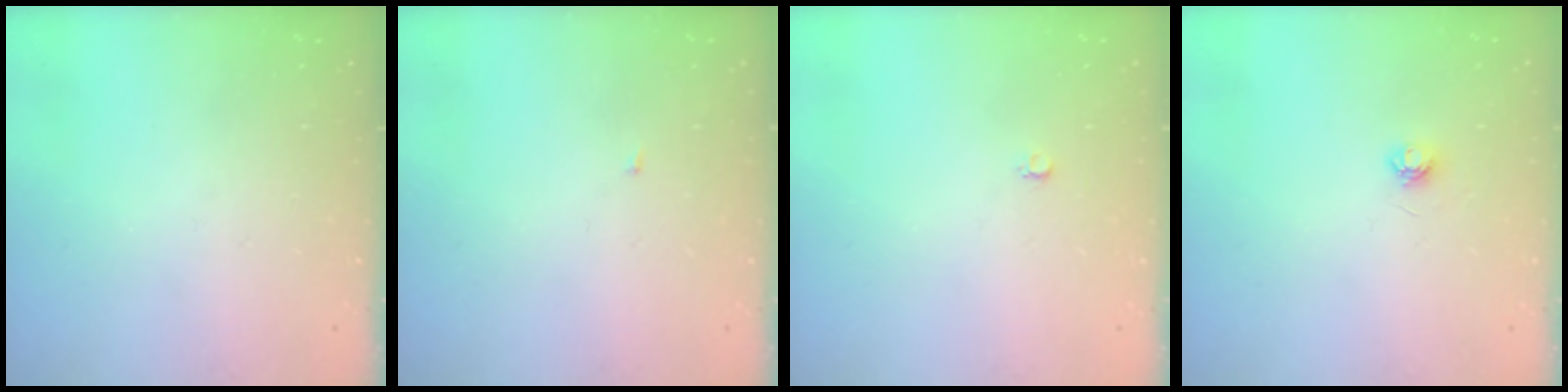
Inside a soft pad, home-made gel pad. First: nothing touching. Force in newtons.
{"total": 1.8, "press": 1.8, "slide": 0.2}
{"total": 2.6, "press": 2.6, "slide": 0.3}
{"total": 4.7, "press": 4.6, "slide": 0.6}